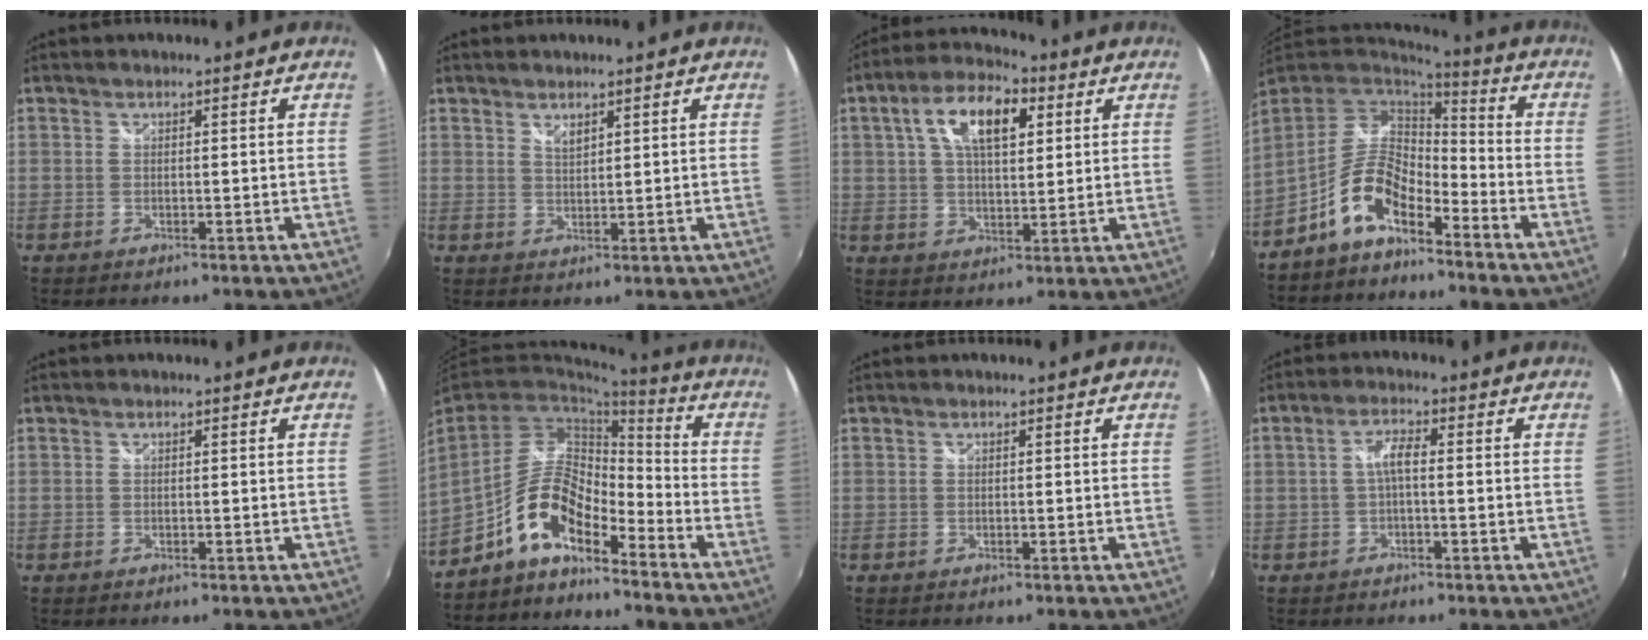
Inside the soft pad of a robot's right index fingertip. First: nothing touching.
{"total": 2.0, "force": [1.6, 0.7, 1.0], "torque": [-0.015, -0.002, 0.028]}
{"total": 11.7, "force": [4.2, 5.5, 9.5], "torque": [-0.167, 0.027, 0.068]}
{"total": 10.4, "force": [-6.5, 4.4, 6.8], "torque": [-0.144, 0.015, -0.126]}
{"total": 0.0}
{"total": 10.7, "force": [-7.2, 3.9, 6.9], "torque": [-0.144, 0.012, -0.141]}
{"total": 0.0}
{"total": 2.8, "force": [-0.5, 0.6, 2.7], "torque": [-0.056, 0.007, -0.009]}